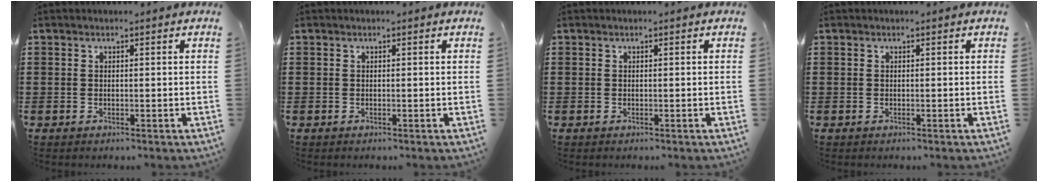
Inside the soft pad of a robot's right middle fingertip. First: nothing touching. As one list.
[{"total": 0.0}, {"total": 0.0}, {"total": 0.0}]